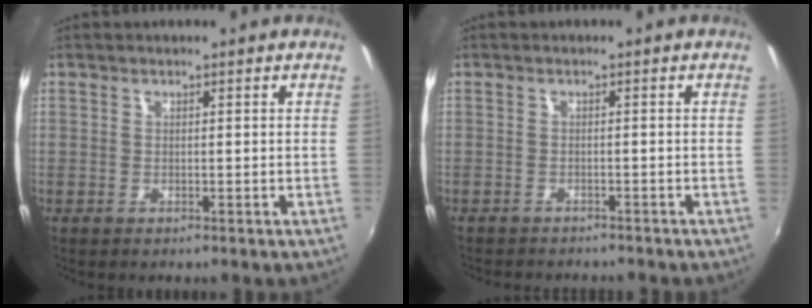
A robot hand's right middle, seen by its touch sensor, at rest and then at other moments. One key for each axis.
{"total": 4.8, "fx": -4.5, "fy": 1.0, "fz": 1.4, "tx": -0.040, "ty": -0.013, "tz": -0.065}